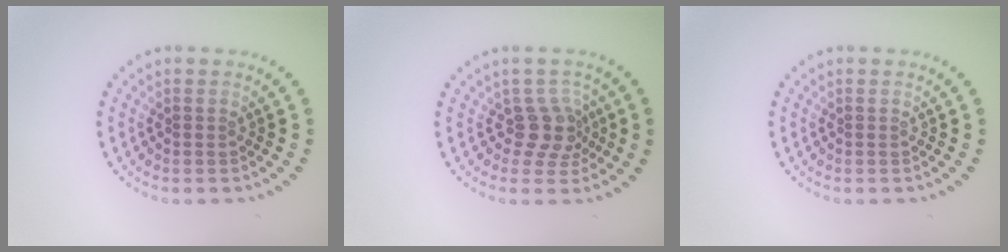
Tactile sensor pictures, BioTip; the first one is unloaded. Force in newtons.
{"total": 2.7, "press": 2.0, "slide": 1.8}
{"total": 0.0}